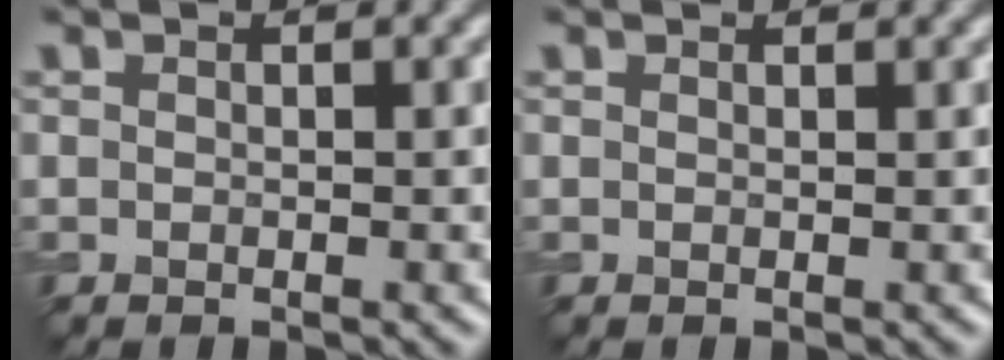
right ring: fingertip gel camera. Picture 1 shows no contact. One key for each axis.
{"total": 1.0, "fx": 0.9, "fy": 0.1, "fz": 0.2, "tx": -0.007, "ty": -0.005, "tz": 0.008}